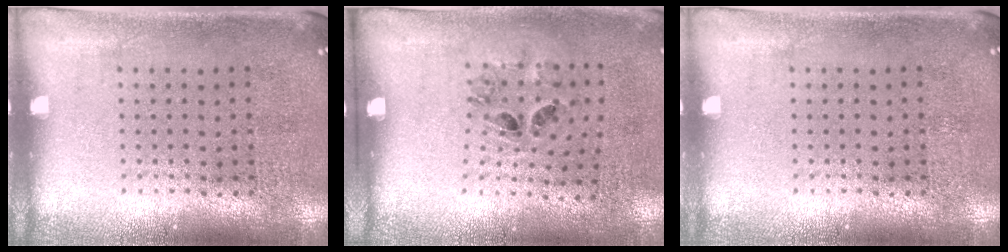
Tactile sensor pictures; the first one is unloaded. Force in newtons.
{"total": 1.4, "press": 0.8, "slide": 1.2}
{"total": 0.0}